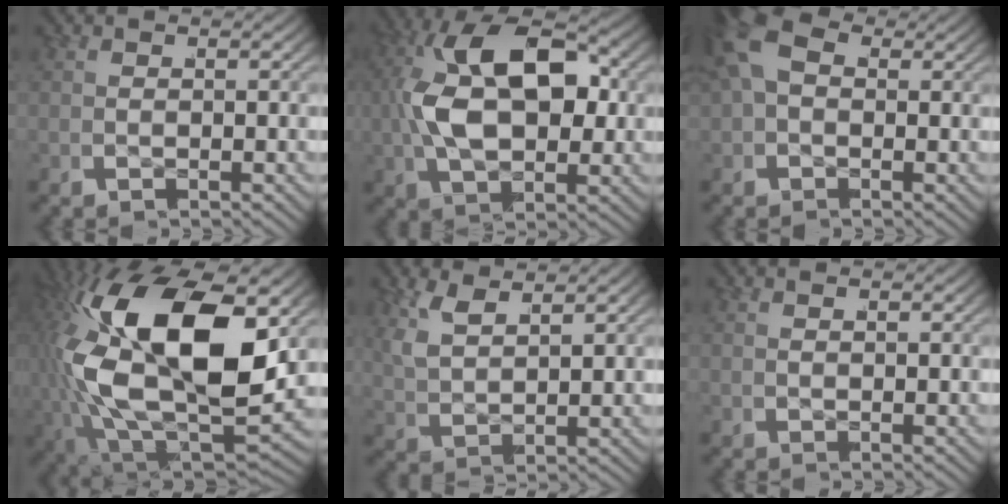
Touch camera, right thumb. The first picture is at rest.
{"total": 12.1, "force": [1.2, 6.8, 10.0], "torque": [-0.214, -0.018, 0.039]}
{"total": 5.2, "force": [0.7, 4.0, 3.3], "torque": [-0.074, -0.008, 0.016]}
{"total": 22.4, "force": [0.7, 12.8, 18.4], "torque": [-0.406, -0.053, 0.045]}
{"total": 3.4, "force": [2.2, 1.4, 2.2], "torque": [-0.058, -0.007, 0.058]}
{"total": 0.6, "force": [0.3, 0.3, 0.4], "torque": [-0.006, -0.003, 0.011]}